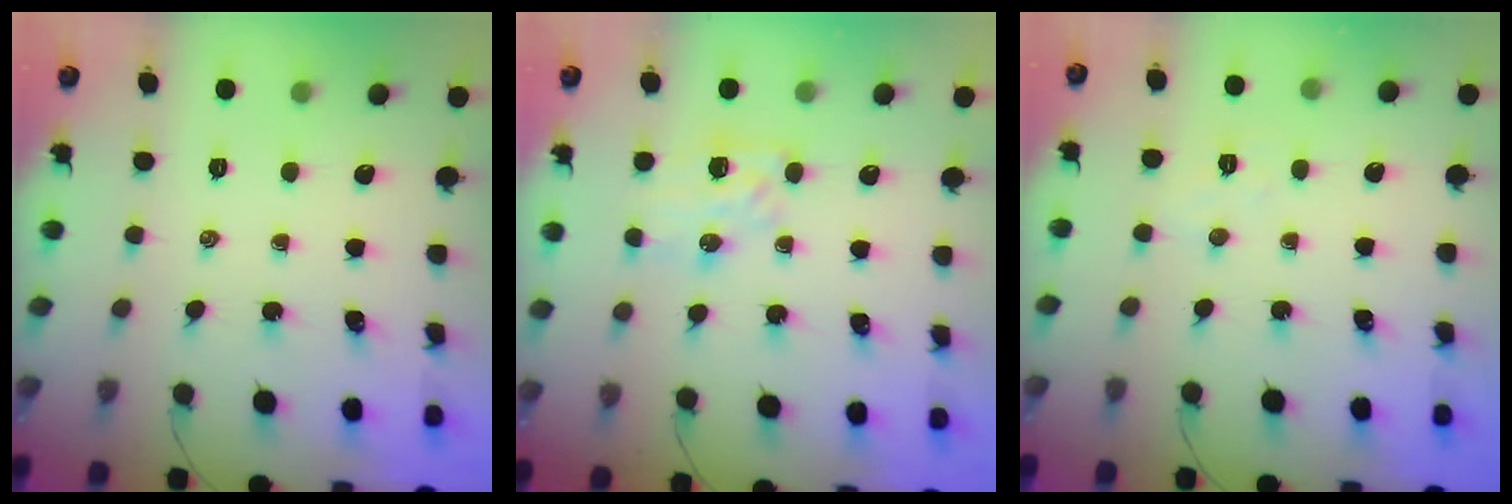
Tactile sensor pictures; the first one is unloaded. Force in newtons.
{"total": 5.8, "press": 5.8, "slide": 0.5}
{"total": 4.4, "press": 4.3, "slide": 0.8}